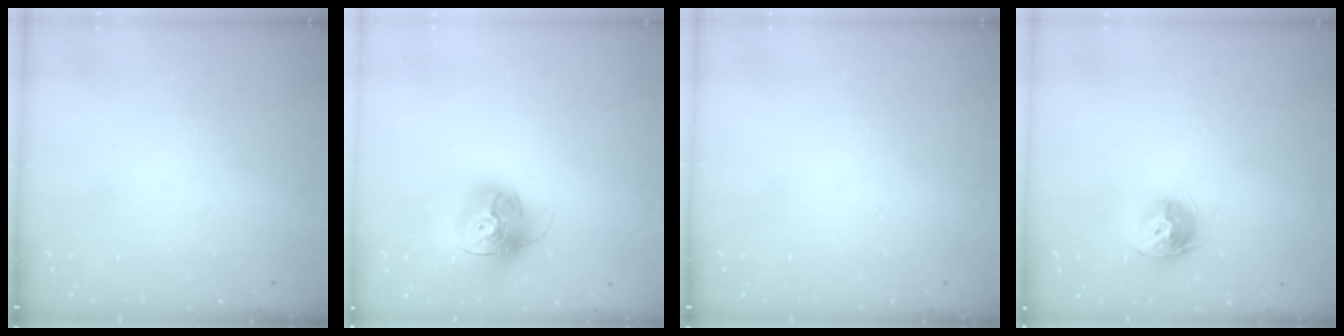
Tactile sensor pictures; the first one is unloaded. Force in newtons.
{"total": 16.0, "press": 16.0, "slide": 1.7}
{"total": 0.0}
{"total": 9.6, "press": 9.6, "slide": 0.9}